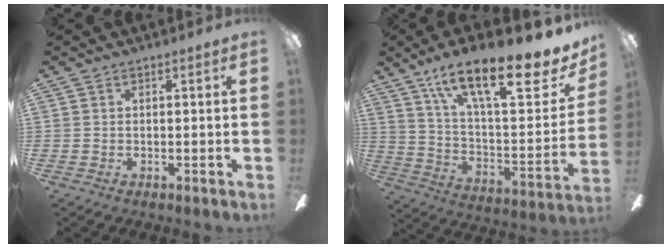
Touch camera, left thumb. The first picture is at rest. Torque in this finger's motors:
{"motor_torque": [0.78, 0.58, 1.52, -1.25, 0.26]}